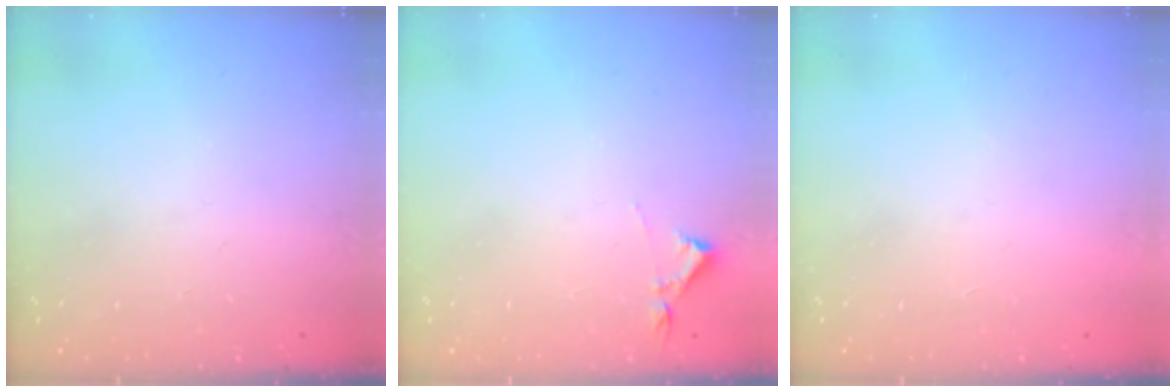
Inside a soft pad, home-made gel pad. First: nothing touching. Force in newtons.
{"total": 2.9, "press": 2.9, "slide": 0.5}
{"total": 1.6, "press": 1.6, "slide": 0.1}